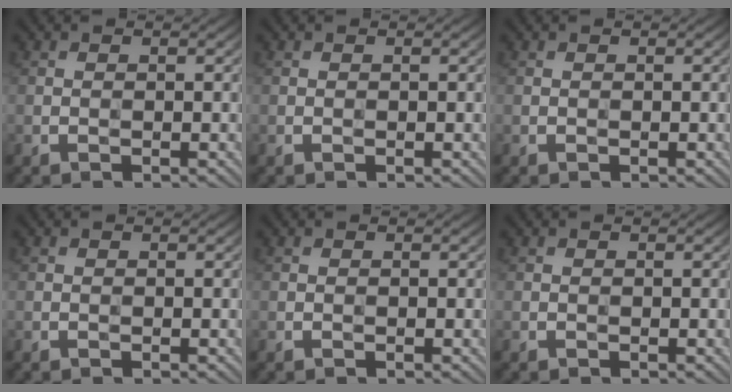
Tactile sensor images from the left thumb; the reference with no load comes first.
{"total": 0.0}
{"total": 0.0}
{"total": 0.0}
{"total": 0.0}
{"total": 0.0}